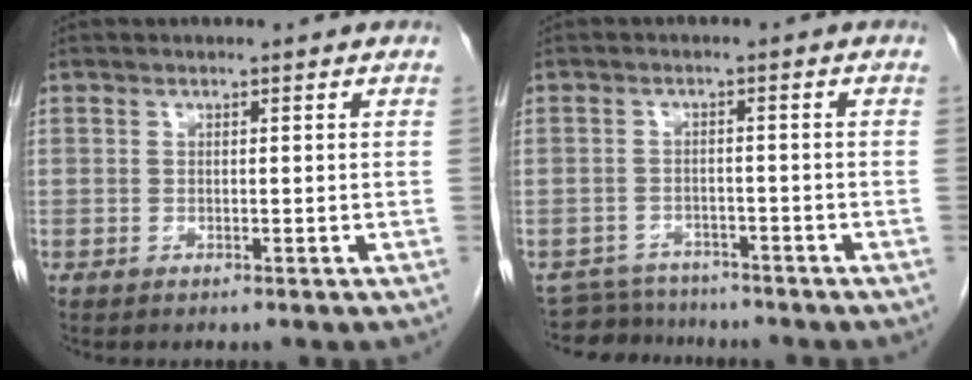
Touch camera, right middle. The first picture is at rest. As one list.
[{"total": 5.8, "force": [-5.5, 1.8, -0.4], "torque": [0.009, 0.004, -0.087]}]